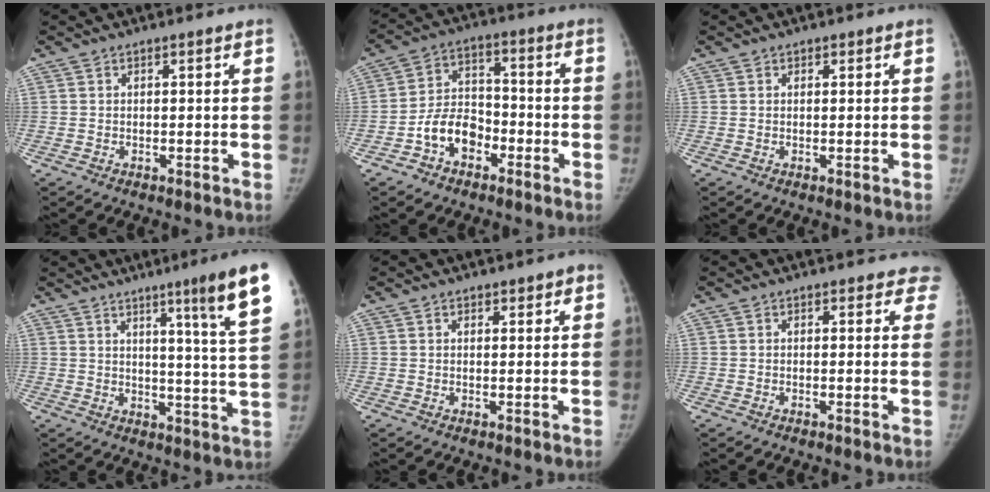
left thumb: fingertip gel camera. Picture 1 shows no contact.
{"total": 9.2, "force": [-4.4, 6.4, 5.0], "torque": [-0.066, 0.039, -0.081]}
{"total": 0.5, "force": [0.2, 0.5, 0.0], "torque": [0.007, -0.002, 0.003]}
{"total": 13.5, "force": [7.7, -0.1, 11.2], "torque": [-0.151, -0.043, 0.099]}
{"total": 1.8, "force": [1.1, 1.3, 0.8], "torque": [0.010, -0.004, 0.013]}
{"total": 3.1, "force": [2.5, 1.8, 0.6], "torque": [0.030, -0.009, 0.005]}